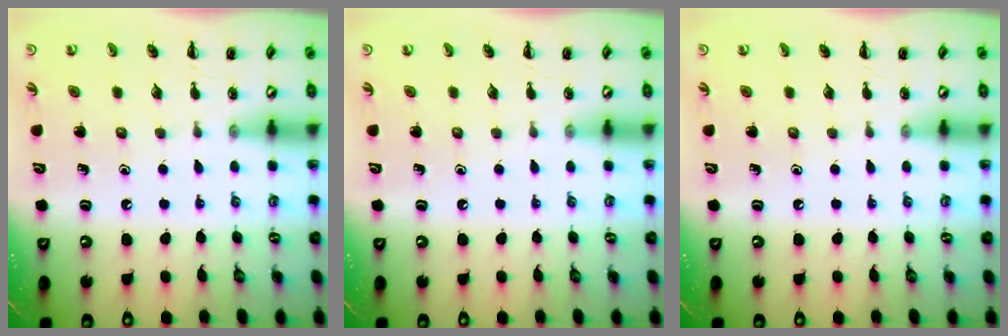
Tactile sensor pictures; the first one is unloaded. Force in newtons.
{"total": 0.0}
{"total": 0.0}